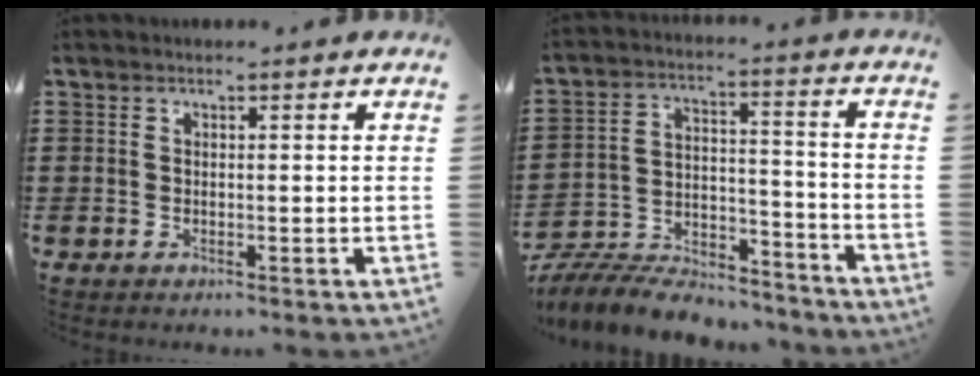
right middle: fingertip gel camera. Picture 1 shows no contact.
{"total": 8.5, "force": [-8.2, 1.6, 1.6], "torque": [-0.029, 0.018, -0.164]}